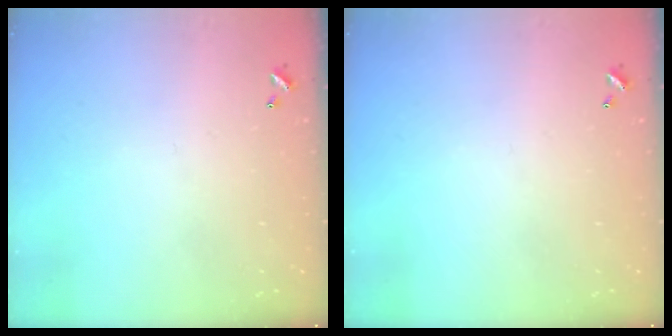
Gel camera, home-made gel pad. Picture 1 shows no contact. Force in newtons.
{"total": 0.0}